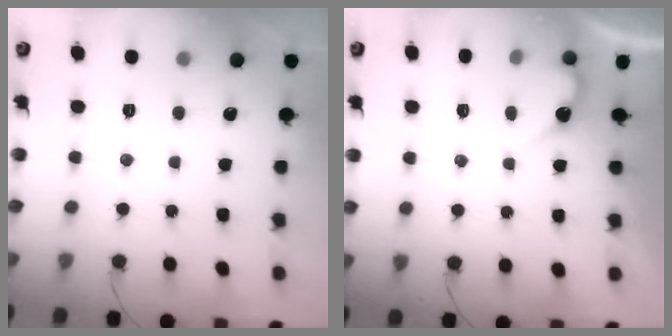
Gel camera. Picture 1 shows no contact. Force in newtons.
{"total": 2.8, "press": 2.8, "slide": 0.2}